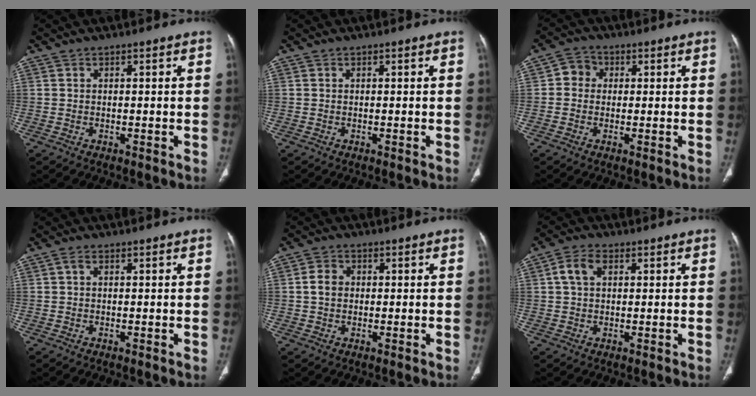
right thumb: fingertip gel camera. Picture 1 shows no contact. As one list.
[{"total": 0.0}, {"total": 4.0, "force": [0.4, 3.6, 1.6], "torque": [-0.009, 0.008, -0.003]}, {"total": 0.9, "force": [0.2, 0.5, 0.7], "torque": [-0.013, 0.004, 0.001]}, {"total": 3.4, "force": [0.1, 2.8, 1.9], "torque": [-0.033, 0.008, -0.002]}, {"total": 4.5, "force": [1.3, 2.9, 3.2], "torque": [-0.065, 0.012, 0.024]}]